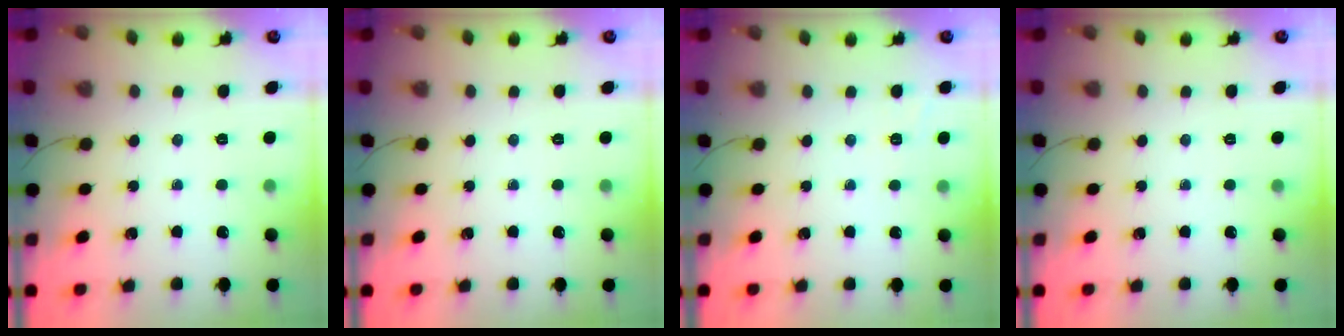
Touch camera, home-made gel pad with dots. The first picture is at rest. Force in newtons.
{"total": 0.0}
{"total": 1.6, "press": 0.2, "slide": 1.6}
{"total": 0.0}